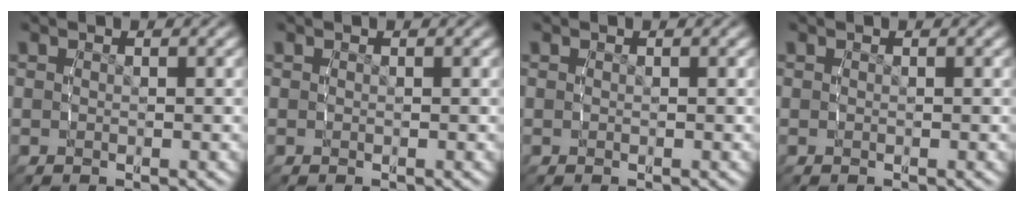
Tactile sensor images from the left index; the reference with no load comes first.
{"total": 0.0}
{"total": 0.0}
{"total": 0.0}